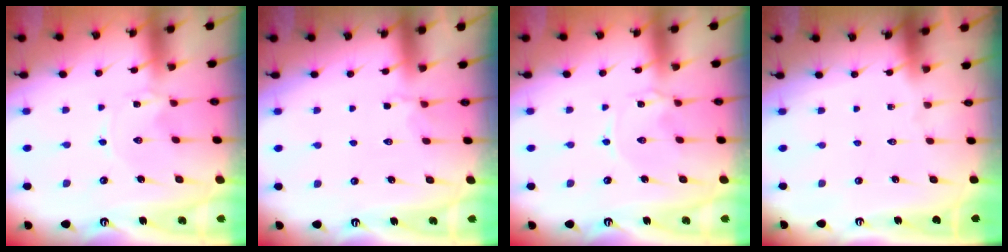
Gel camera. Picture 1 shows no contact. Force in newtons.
{"total": 3.2, "press": 2.7, "slide": 1.8}
{"total": 0.6, "press": 0.5, "slide": 0.2}
{"total": 0.0}